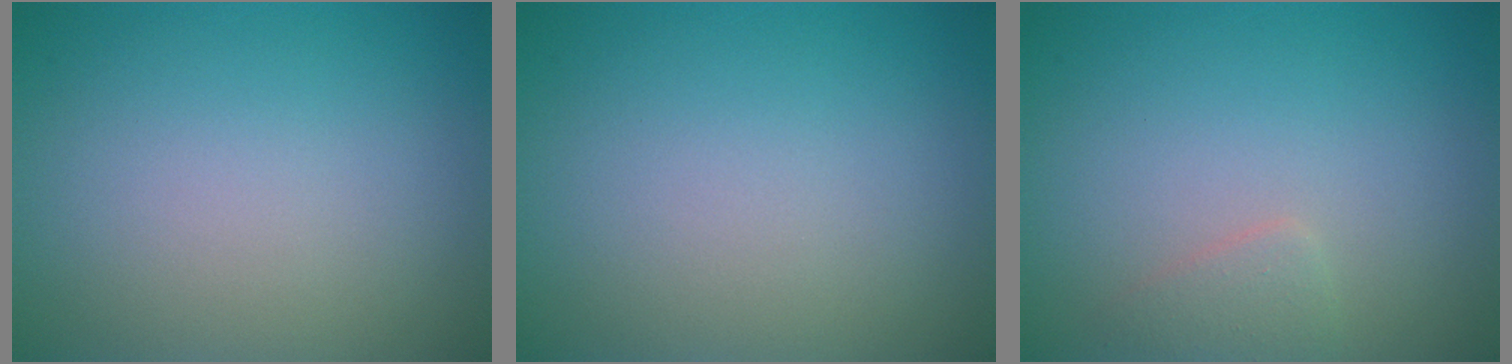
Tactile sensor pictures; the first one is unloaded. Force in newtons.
{"total": 0.0}
{"total": 1.2, "press": 1.2, "slide": 0.1}